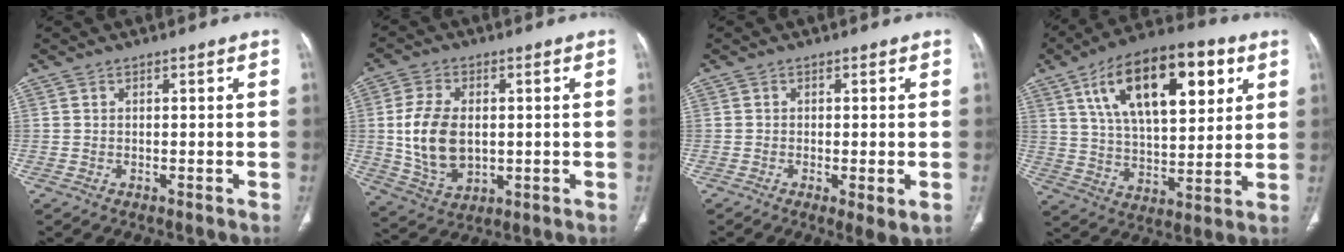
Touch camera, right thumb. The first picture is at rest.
{"total": 12.3, "force": [0.3, 7.8, 9.4], "torque": [-0.177, -0.008, 0.018]}
{"total": 3.8, "force": [-1.1, 0.9, 3.5], "torque": [-0.064, -0.014, -0.019]}
{"total": 23.2, "force": [9.5, 10.8, 18.2], "torque": [-0.272, -0.014, 0.157]}